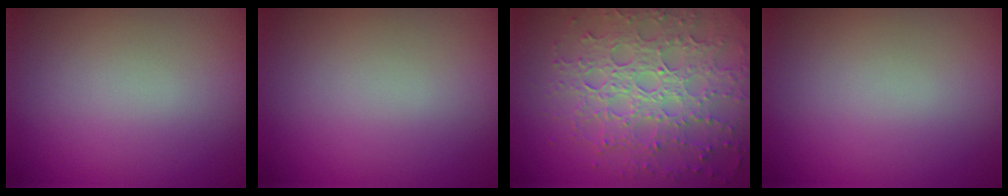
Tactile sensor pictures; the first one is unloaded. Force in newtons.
{"total": 0.0}
{"total": 8.1, "press": 5.7, "slide": 5.8}
{"total": 0.0}